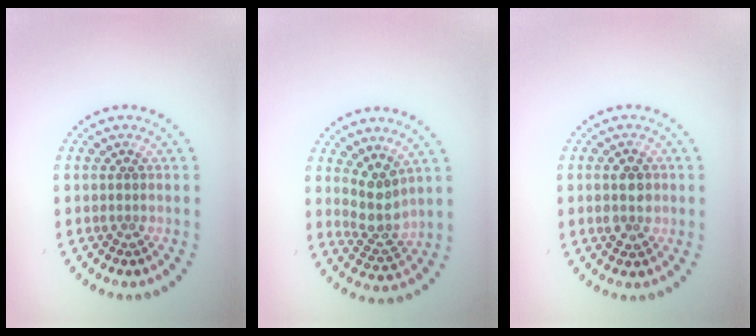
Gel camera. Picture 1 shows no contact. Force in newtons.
{"total": 3.1, "press": 2.4, "slide": 1.9}
{"total": 3.0, "press": 3.0, "slide": 0.2}